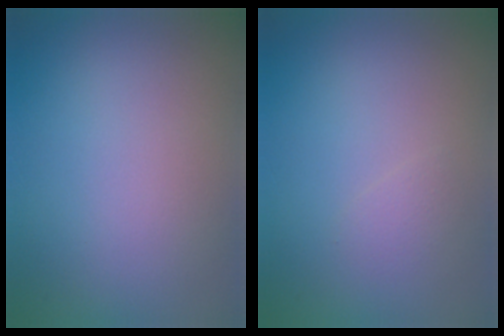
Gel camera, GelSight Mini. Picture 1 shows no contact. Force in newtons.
{"total": 0.8, "press": 0.8, "slide": 0.0}